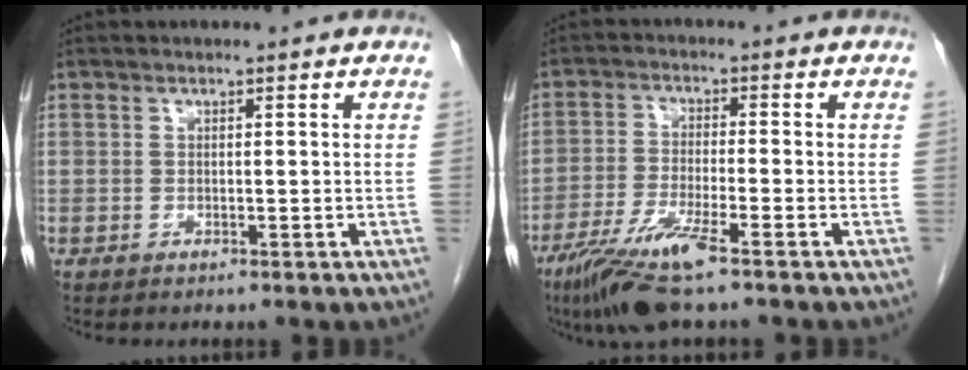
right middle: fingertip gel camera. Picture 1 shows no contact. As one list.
[{"total": 8.9, "force": [-5.7, 0.5, 6.8], "torque": [-0.137, -0.024, -0.107]}]